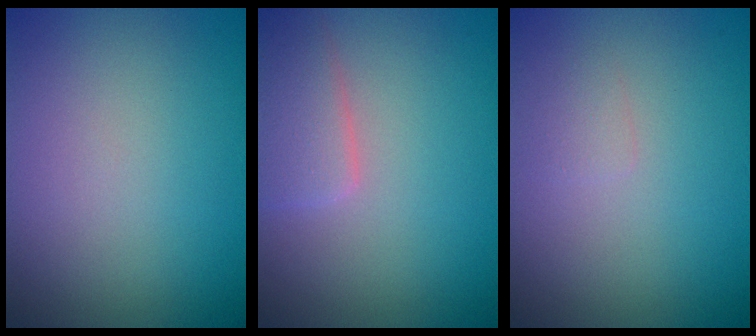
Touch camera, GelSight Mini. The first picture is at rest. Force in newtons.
{"total": 2.9, "press": 2.9, "slide": 0.3}
{"total": 0.7, "press": 0.7, "slide": 0.1}